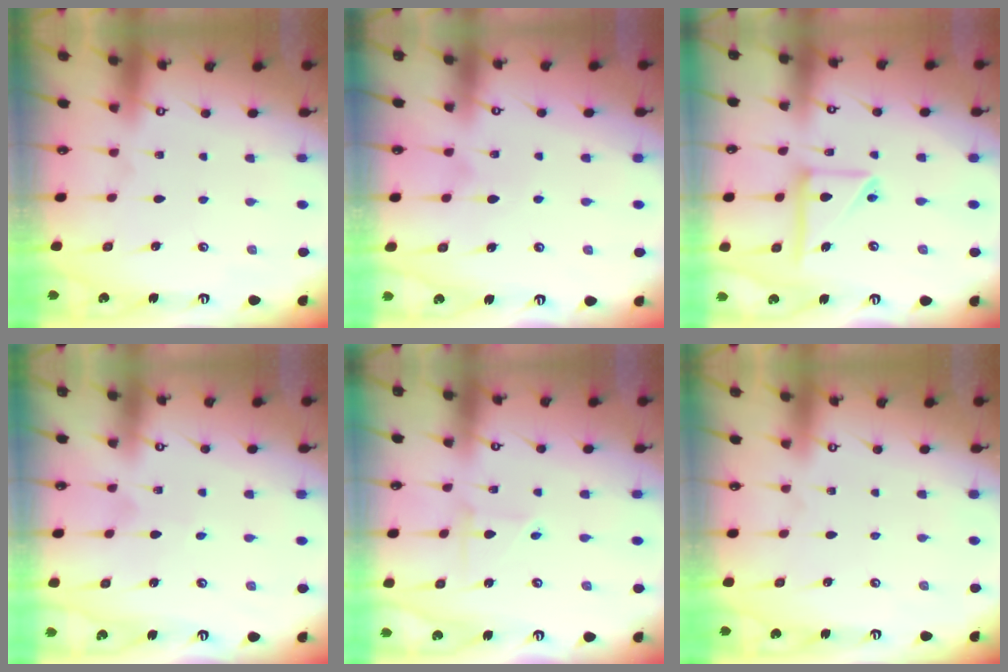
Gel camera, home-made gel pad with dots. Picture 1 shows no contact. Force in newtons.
{"total": 6.4, "press": 6.4, "slide": 0.8}
{"total": 13.8, "press": 13.6, "slide": 2.2}
{"total": 2.5, "press": 2.5, "slide": 0.3}
{"total": 2.4, "press": 2.4, "slide": 0.2}
{"total": 0.0}